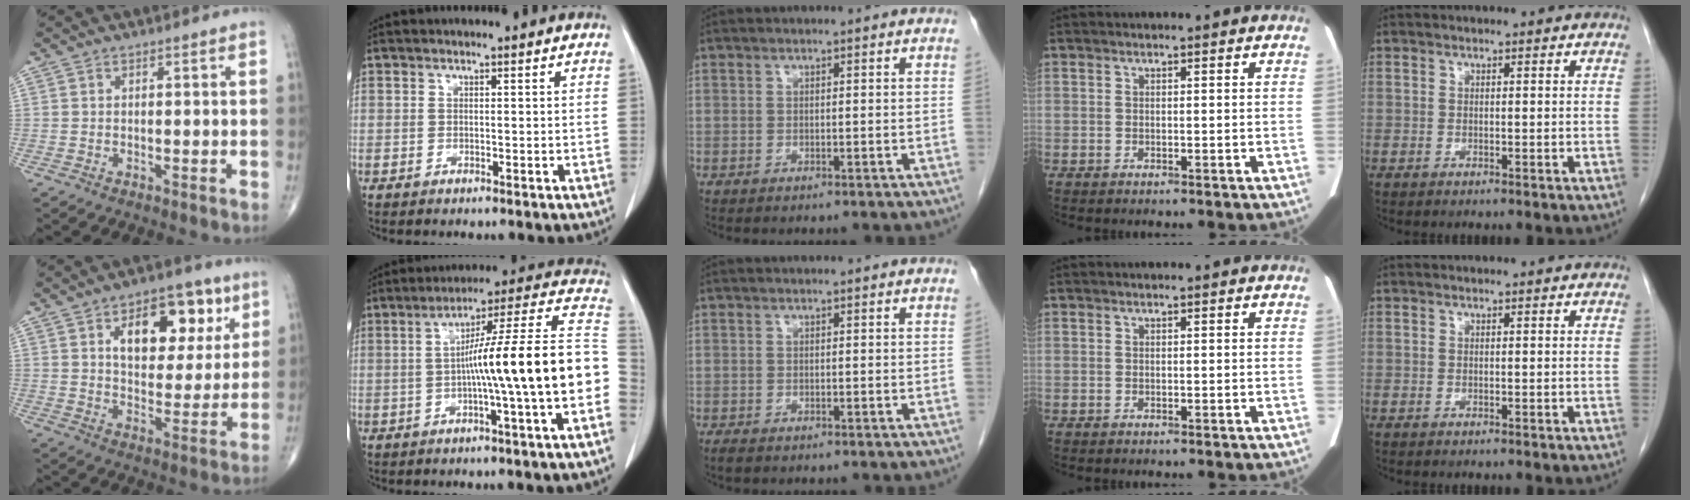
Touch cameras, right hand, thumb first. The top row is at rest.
{"thumb": {"total": 15.6, "force": [6.2, 9.0, 11.1], "torque": [-0.112, -0.017, 0.097]}, "index": {"total": 18.3, "force": [-2.7, -0.7, 18.1], "torque": [-0.235, 0.038, -0.047]}, "middle": {"total": 1.0, "force": [-0.7, 0.4, 0.5], "torque": [-0.016, -0.003, -0.012]}}